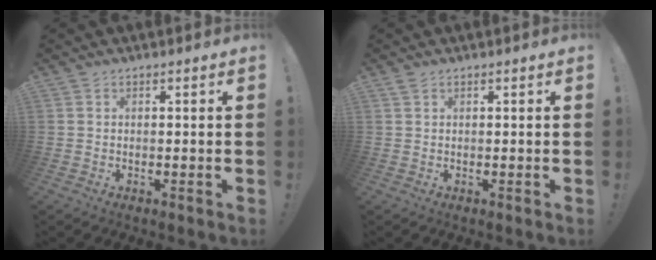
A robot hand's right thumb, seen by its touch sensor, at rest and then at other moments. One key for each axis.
{"total": 1.1, "fx": 0.8, "fy": 0.4, "fz": 0.6, "tx": -0.004, "ty": -0.004, "tz": 0.013}